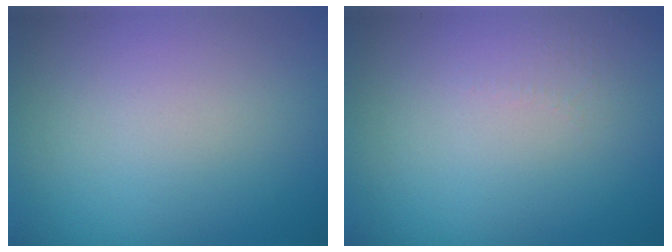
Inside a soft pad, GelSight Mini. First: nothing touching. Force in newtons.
{"total": 1.0, "press": 0.9, "slide": 0.3}